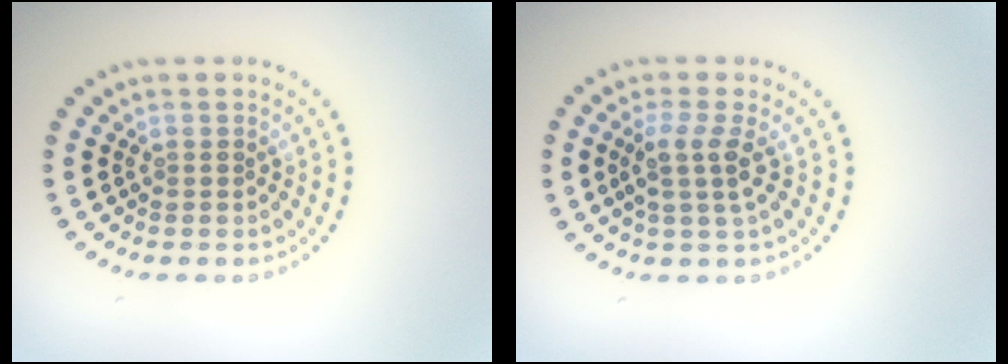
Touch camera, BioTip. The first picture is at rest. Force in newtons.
{"total": 2.7, "press": 2.1, "slide": 1.6}